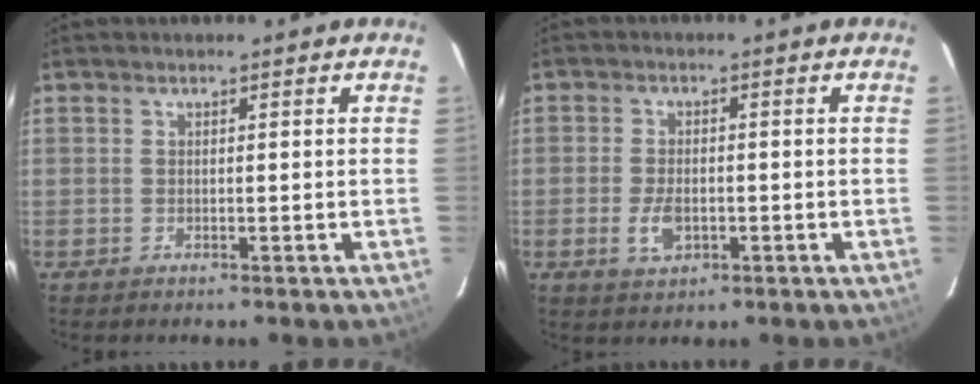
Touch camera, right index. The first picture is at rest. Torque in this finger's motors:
{"motor_torque": [0.08, 0.02, 0.06, 0.03]}